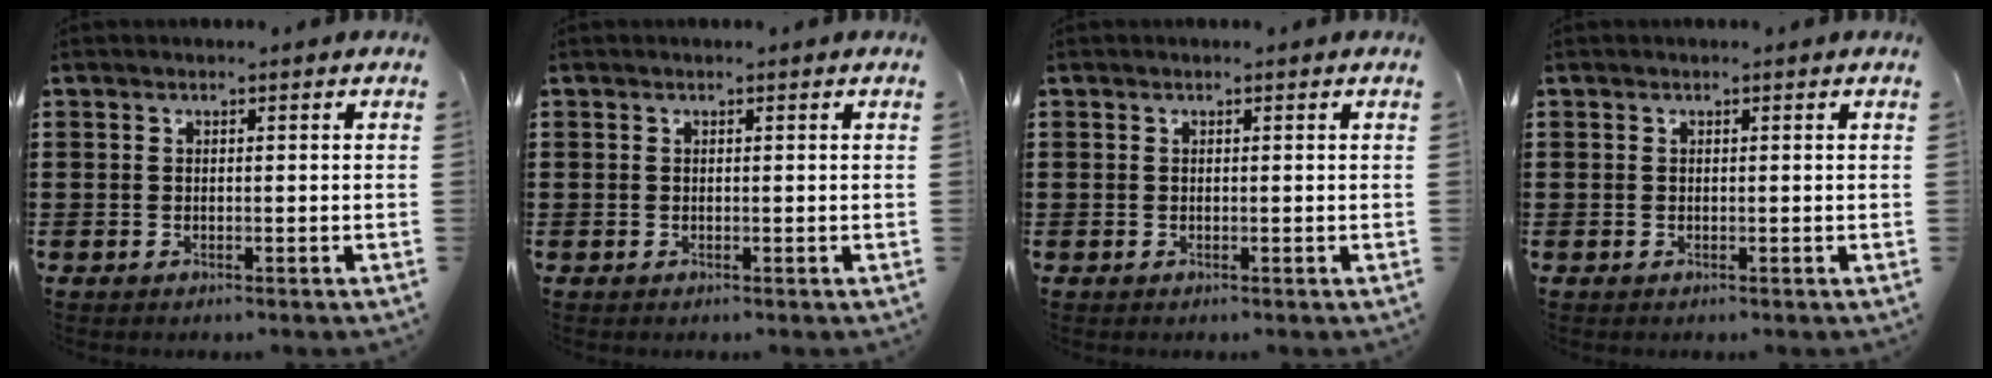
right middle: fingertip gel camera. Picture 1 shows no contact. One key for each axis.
{"total": 0.0}
{"total": 0.0}
{"total": 0.0}